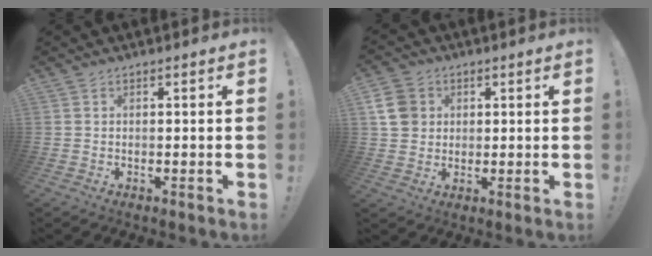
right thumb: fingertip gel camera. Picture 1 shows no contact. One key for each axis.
{"total": 8.1, "fx": 2.1, "fy": 7.2, "fz": 3.2, "tx": -0.058, "ty": -0.002, "tz": 0.044}